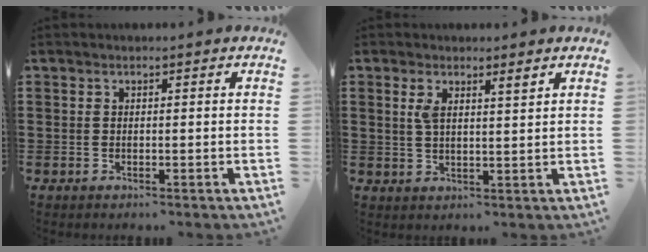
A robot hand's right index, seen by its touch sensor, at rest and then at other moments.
{"total": 2.4, "force": [1.6, 0.6, 1.7], "torque": [-0.028, -0.001, 0.026]}